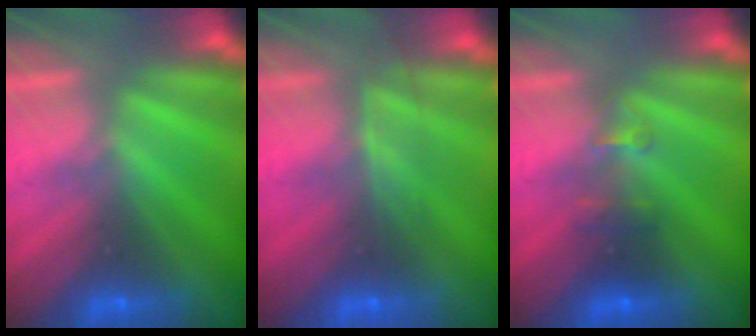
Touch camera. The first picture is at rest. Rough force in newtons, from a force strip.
{"total": 2.5}
{"total": 2.9}